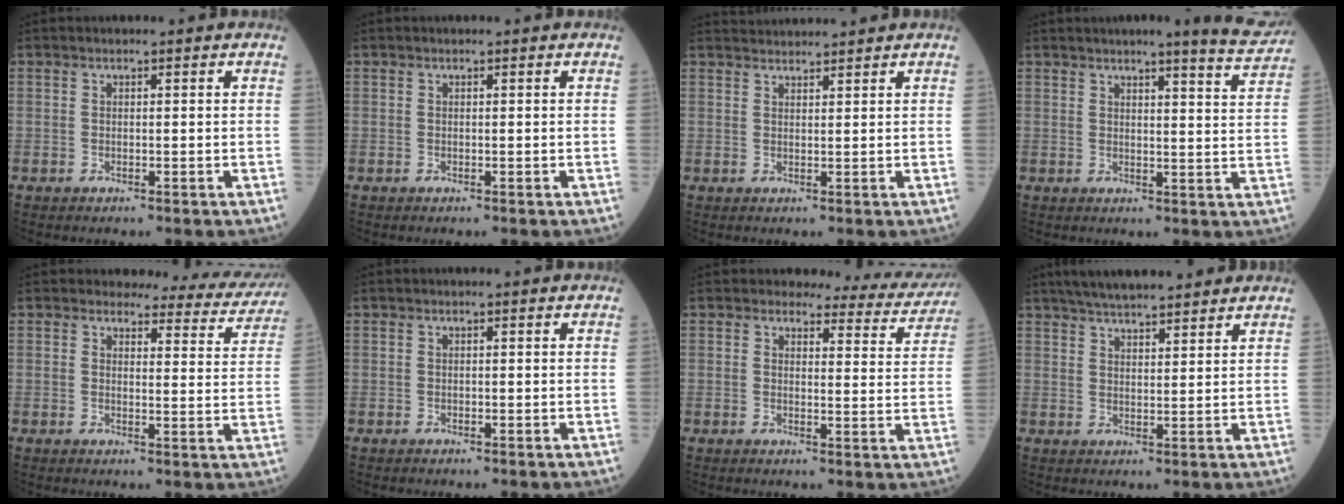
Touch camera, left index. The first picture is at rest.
{"total": 0.0}
{"total": 3.4, "force": [3.4, -0.3, 0.2], "torque": [-0.007, 0.029, 0.063]}
{"total": 7.6, "force": [7.0, -0.1, 3.1], "torque": [-0.041, -0.020, 0.069]}
{"total": 11.4, "force": [11.0, 2.9, 1.2], "torque": [0.018, -0.043, 0.095]}
{"total": 0.0}
{"total": 9.6, "force": [9.2, 2.6, 0.8], "torque": [0.018, -0.035, 0.078]}
{"total": 10.8, "force": [9.3, 1.6, 5.2], "torque": [-0.080, 0.027, 0.139]}